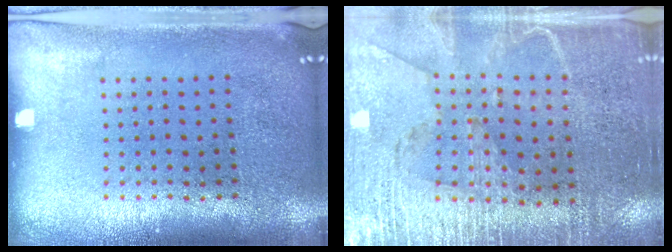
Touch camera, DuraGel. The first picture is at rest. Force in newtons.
{"total": 3.2, "press": 2.9, "slide": 1.4}